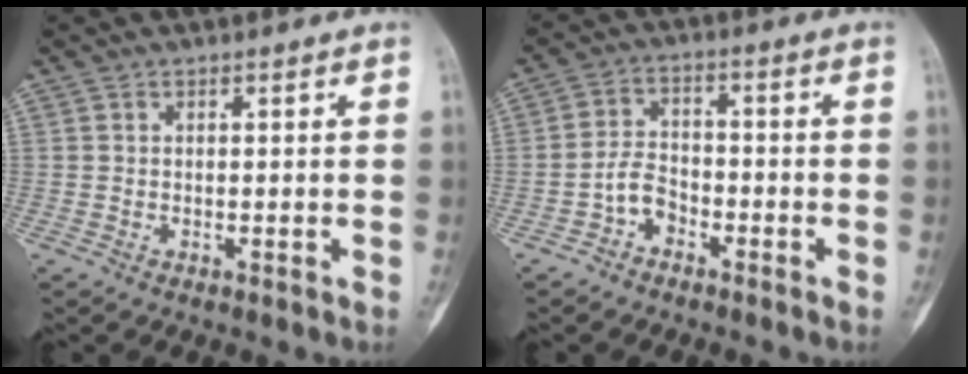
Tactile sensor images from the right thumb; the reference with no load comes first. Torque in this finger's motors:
{"motor_torque": [0.49, 0.28, 0.64, -0.36, 0.13]}